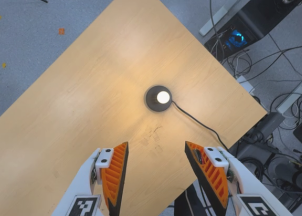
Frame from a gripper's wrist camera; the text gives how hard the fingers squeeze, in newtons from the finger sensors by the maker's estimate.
{"total": 0.0}